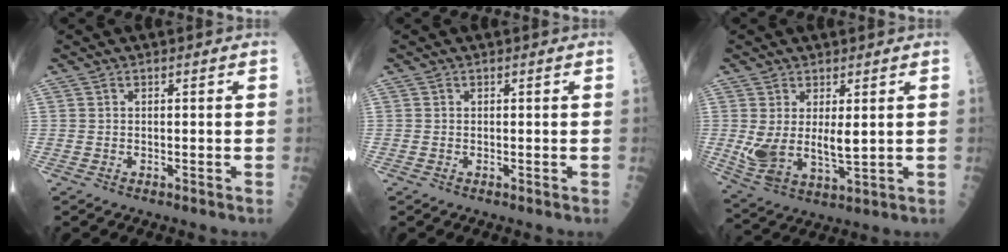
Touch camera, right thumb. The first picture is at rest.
{"total": 0.0}
{"total": 9.2, "force": [1.3, 4.1, 8.1], "torque": [-0.160, -0.019, 0.040]}